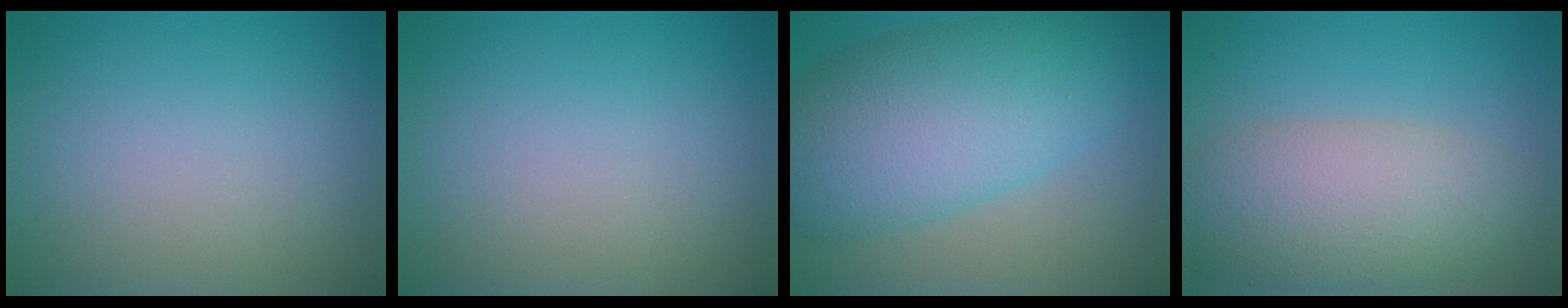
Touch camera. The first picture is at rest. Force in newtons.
{"total": 0.0}
{"total": 10.0, "press": 10.0, "slide": 0.2}
{"total": 7.0, "press": 7.0, "slide": 0.5}